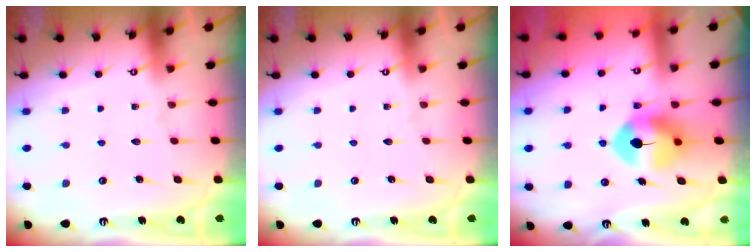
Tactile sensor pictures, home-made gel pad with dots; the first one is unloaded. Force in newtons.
{"total": 0.0}
{"total": 9.3, "press": 9.2, "slide": 1.4}